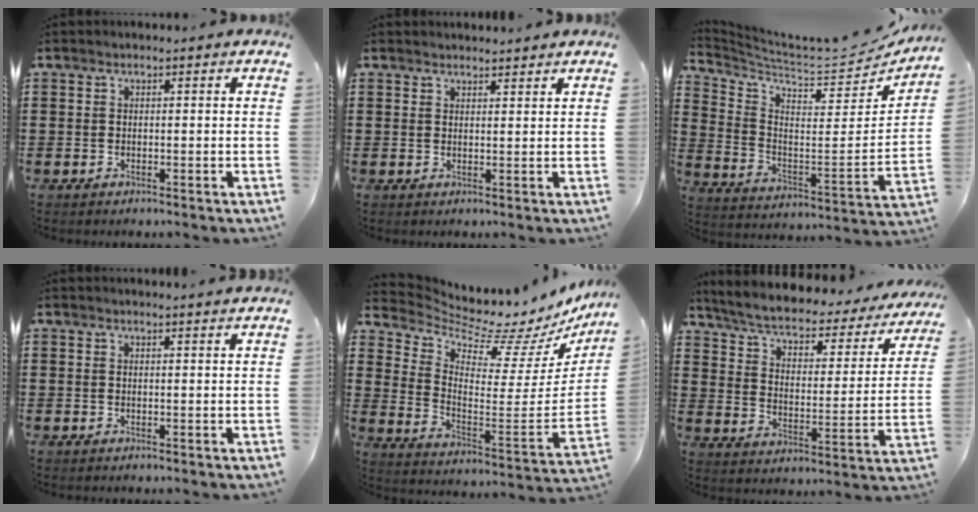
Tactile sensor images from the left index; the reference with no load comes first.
{"total": 1.8, "force": [1.8, 0.2, 0.1], "torque": [-0.006, 0.000, 0.035]}
{"total": 5.9, "force": [5.3, 1.0, 2.4], "torque": [-0.069, -0.057, 0.084]}
{"total": 0.7, "force": [0.6, -0.1, 0.2], "torque": [-0.005, -0.003, 0.012]}
{"total": 5.5, "force": [5.3, 0.8, 1.3], "torque": [-0.040, -0.081, 0.079]}
{"total": 4.3, "force": [2.9, 1.5, 2.9], "torque": [-0.071, -0.024, 0.040]}